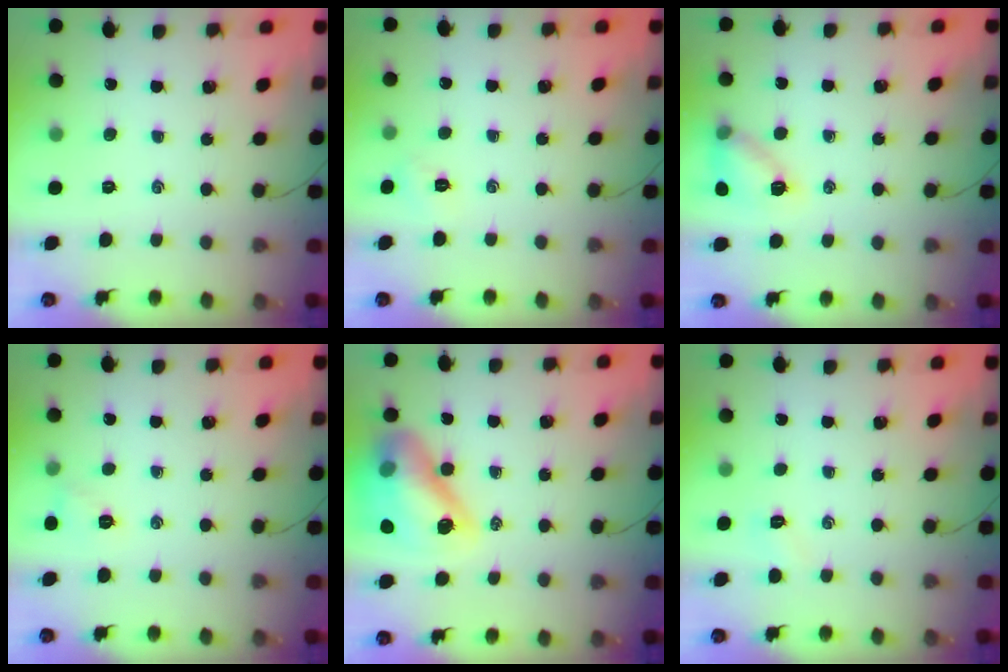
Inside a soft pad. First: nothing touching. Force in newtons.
{"total": 2.5, "press": 2.4, "slide": 0.7}
{"total": 11.6, "press": 11.4, "slide": 2.2}
{"total": 5.7, "press": 5.6, "slide": 1.2}
{"total": 18.0, "press": 17.4, "slide": 4.6}
{"total": 2.9, "press": 2.8, "slide": 0.8}